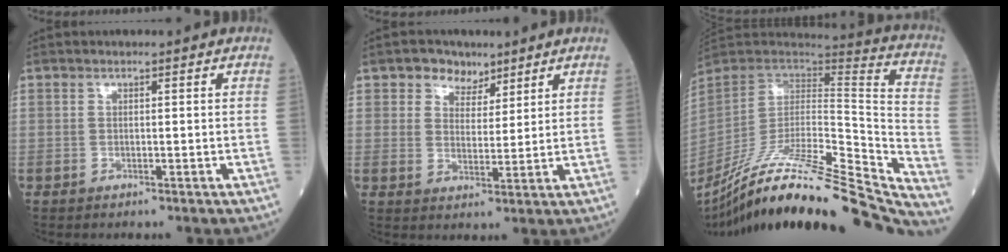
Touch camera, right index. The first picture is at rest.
{"total": 4.8, "force": [3.3, 3.3, 1.3], "torque": [-0.020, 0.005, 0.058]}
{"total": 36.0, "force": [-31.7, 1.0, 16.9], "torque": [-0.208, -0.057, -0.474]}